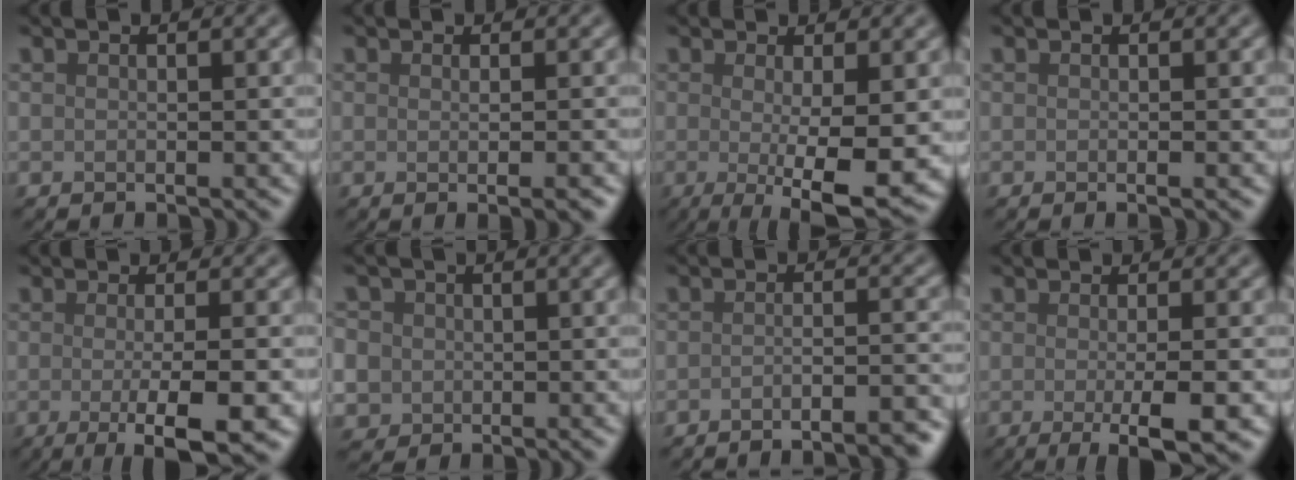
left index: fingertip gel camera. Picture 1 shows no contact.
{"total": 2.8, "force": [-0.3, 0.8, 2.6], "torque": [-0.017, 0.002, -0.003]}
{"total": 7.4, "force": [-1.2, 1.6, 7.1], "torque": [-0.100, -0.018, -0.016]}
{"total": 1.0, "force": [-0.2, 0.3, 0.9], "torque": [-0.006, -0.001, -0.004]}
{"total": 6.7, "force": [-1.8, 1.6, 6.3], "torque": [-0.086, -0.012, -0.025]}
{"total": 6.3, "force": [0.0, 5.9, 2.2], "torque": [-0.050, 0.022, -0.022]}
{"total": 4.9, "force": [-3.6, 1.1, 3.2], "torque": [-0.038, 0.008, -0.051]}
{"total": 5.3, "force": [-1.2, 1.2, 5.0], "torque": [-0.068, -0.009, -0.017]}